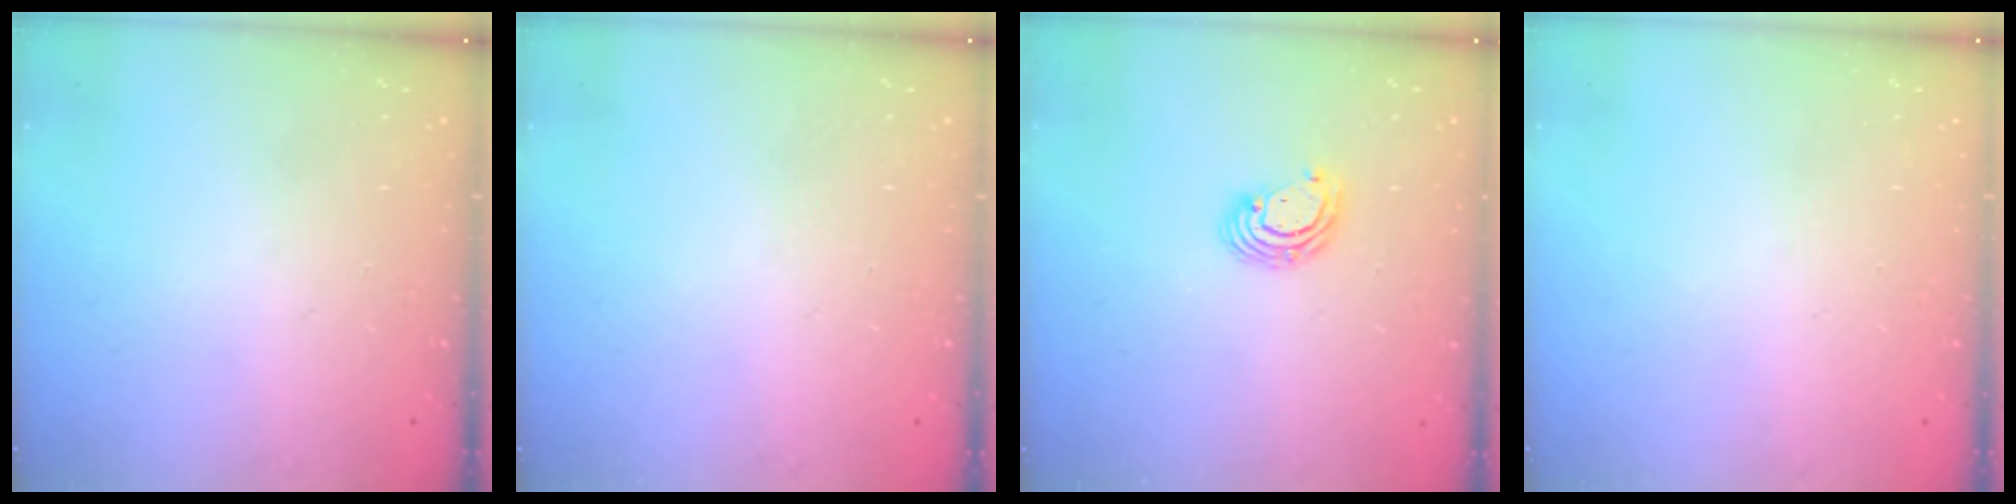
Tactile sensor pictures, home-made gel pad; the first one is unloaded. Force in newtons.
{"total": 0.0}
{"total": 5.3, "press": 5.3, "slide": 0.2}
{"total": 0.0}